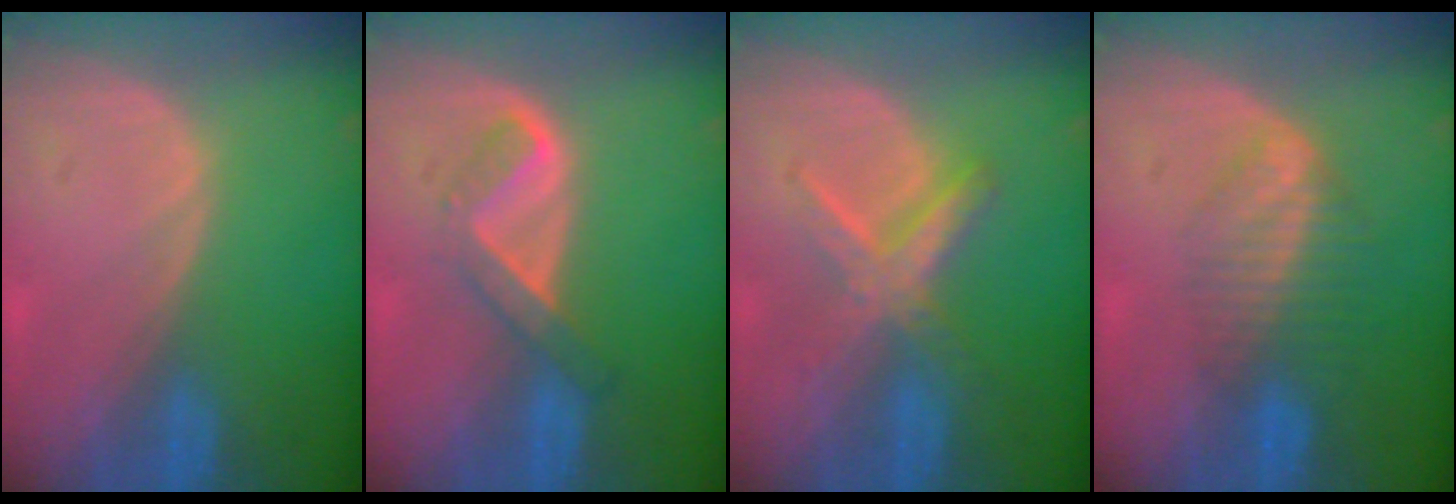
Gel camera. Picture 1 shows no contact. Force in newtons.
{"total": 5.3, "press": 4.5, "slide": 2.9}
{"total": 5.6, "press": 5.6, "slide": 0.0}
{"total": 6.7, "press": 5.7, "slide": 3.5}